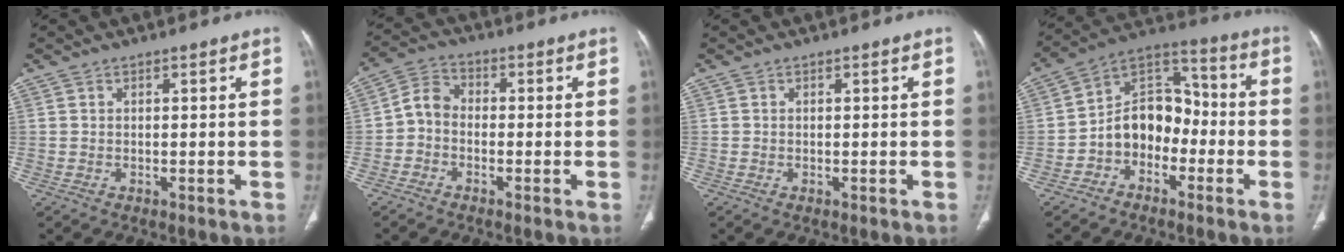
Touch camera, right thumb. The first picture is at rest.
{"total": 4.7, "force": [-1.4, 3.7, 2.6], "torque": [-0.037, 0.022, -0.042]}
{"total": 0.0}
{"total": 11.5, "force": [-3.5, 8.7, 6.7], "torque": [-0.079, 0.058, -0.074]}